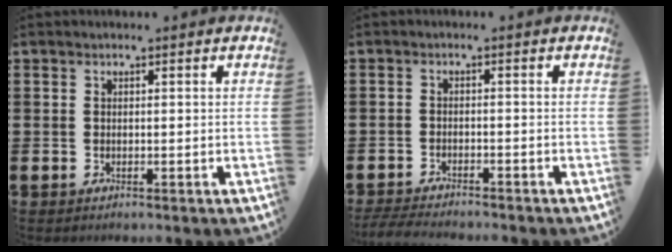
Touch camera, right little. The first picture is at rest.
{"total": 2.4, "force": [-2.4, 0.0, 0.4], "torque": [-0.007, 0.002, -0.049]}